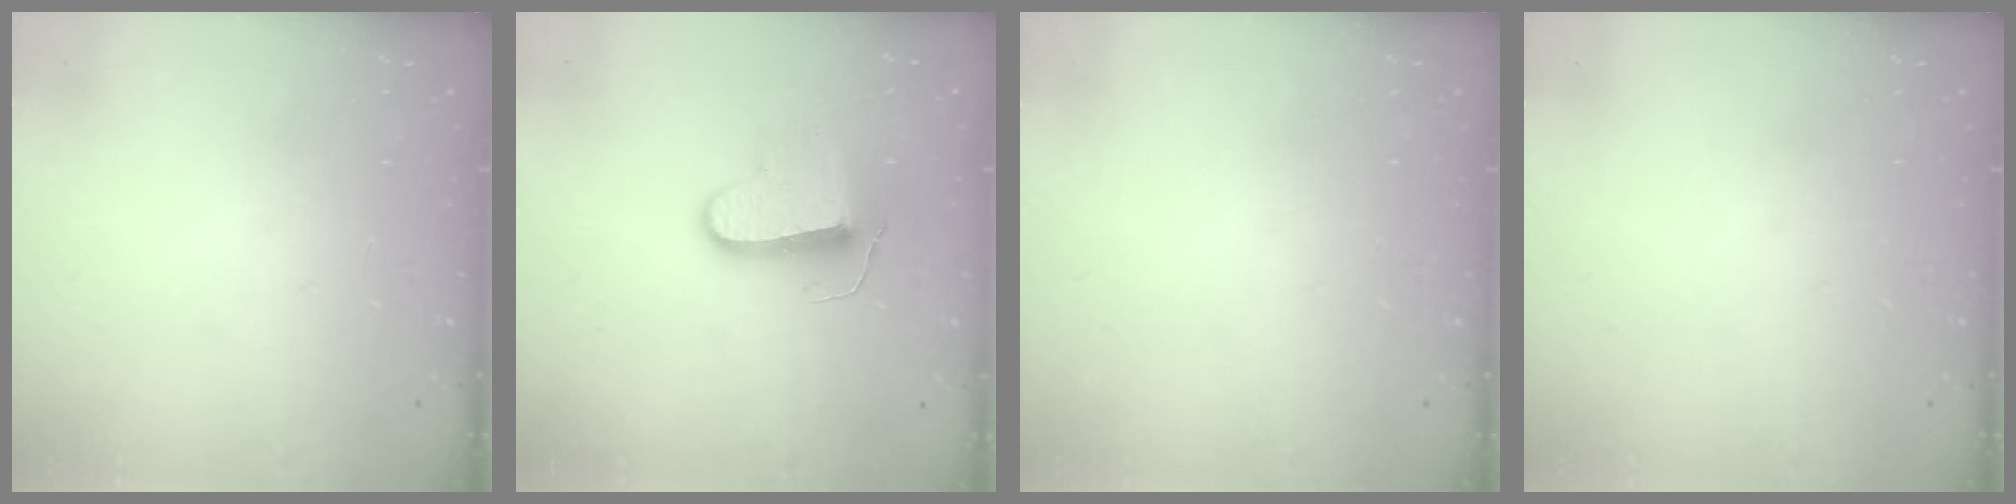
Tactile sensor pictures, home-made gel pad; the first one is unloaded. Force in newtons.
{"total": 10.0, "press": 10.0, "slide": 0.6}
{"total": 0.0}
{"total": 0.0}